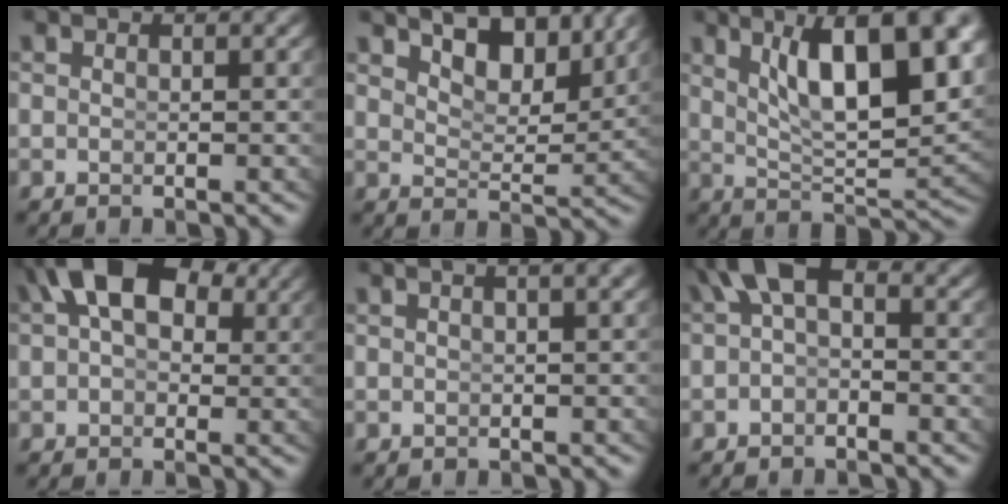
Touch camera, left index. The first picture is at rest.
{"total": 7.8, "force": [5.8, 3.1, 4.3], "torque": [-0.057, 0.004, 0.087]}
{"total": 10.1, "force": [3.5, 3.3, 9.0], "torque": [-0.129, -0.002, 0.062]}
{"total": 7.5, "force": [3.3, 4.2, 5.3], "torque": [-0.085, 0.006, 0.050]}
{"total": 2.8, "force": [1.3, 0.3, 2.5], "torque": [-0.016, 0.021, 0.013]}
{"total": 4.3, "force": [1.0, 2.4, 3.4], "torque": [-0.060, -0.005, 0.014]}